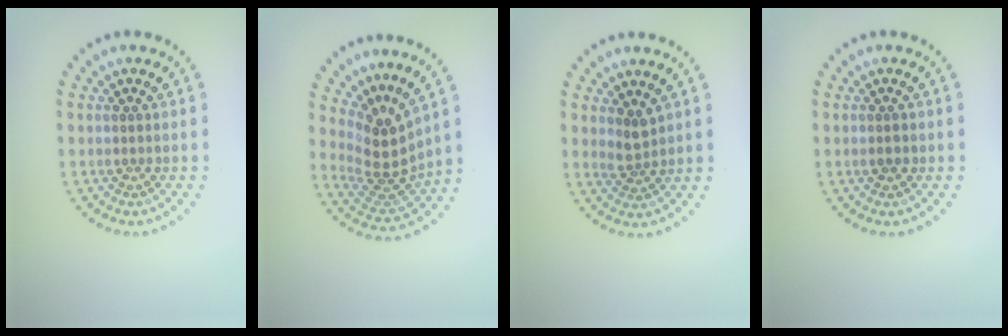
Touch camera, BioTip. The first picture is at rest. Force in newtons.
{"total": 4.0, "press": 2.7, "slide": 2.9}
{"total": 1.8, "press": 1.3, "slide": 1.2}
{"total": 1.2, "press": 1.1, "slide": 0.2}